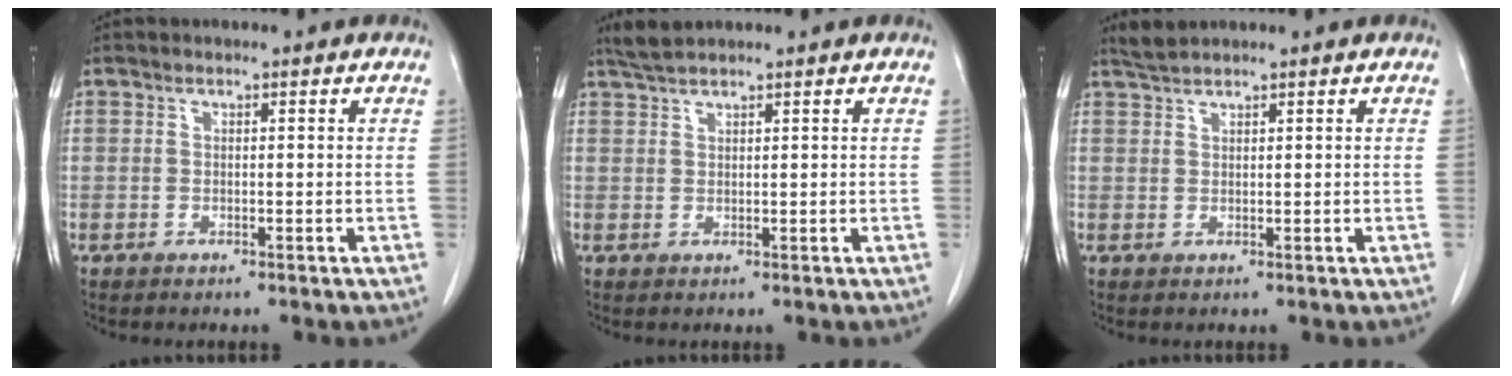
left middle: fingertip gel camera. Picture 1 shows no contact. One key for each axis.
{"total": 2.3, "fx": 2.2, "fy": -0.2, "fz": 0.8, "tx": -0.021, "ty": 0.010, "tz": 0.045}
{"total": 1.7, "fx": 1.7, "fy": -0.4, "fz": 0.2, "tx": -0.009, "ty": 0.007, "tz": 0.039}